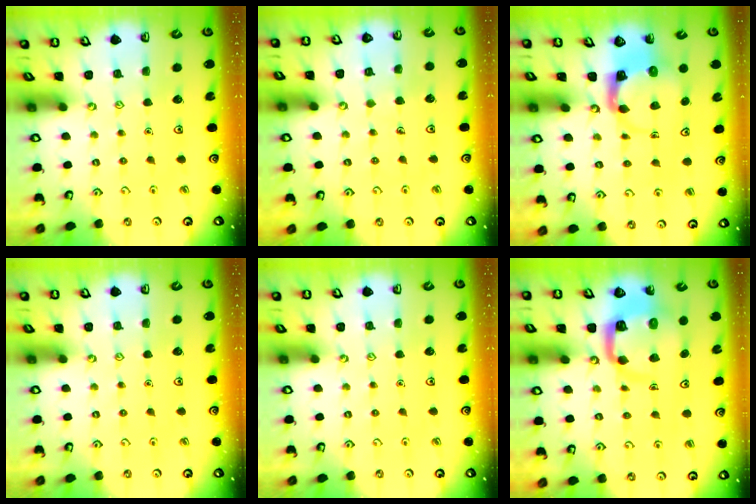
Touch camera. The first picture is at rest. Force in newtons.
{"total": 3.3, "press": 3.3, "slide": 0.2}
{"total": 3.9, "press": 3.8, "slide": 0.6}
{"total": 0.0}
{"total": 0.0}
{"total": 7.8, "press": 7.7, "slide": 1.0}